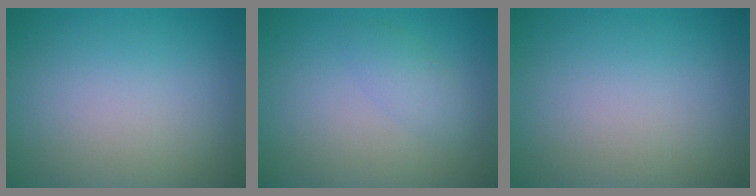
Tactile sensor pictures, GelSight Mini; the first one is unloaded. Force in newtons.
{"total": 0.7, "press": 0.7, "slide": 0.1}
{"total": 0.0}